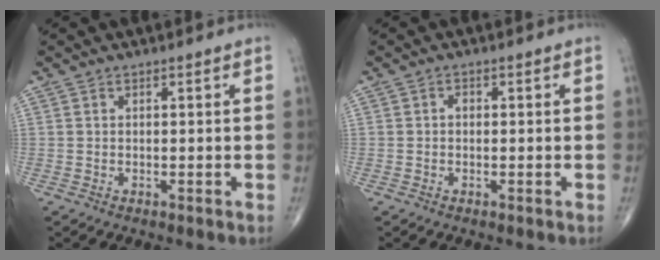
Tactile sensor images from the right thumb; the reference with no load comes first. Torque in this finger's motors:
{"motor_torque": [0.32, 0.61, 0.04, -0.15, 0.00]}